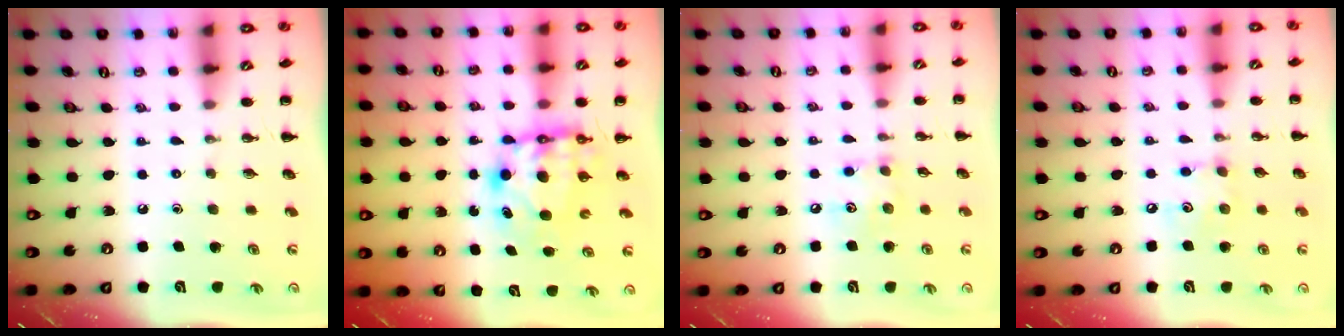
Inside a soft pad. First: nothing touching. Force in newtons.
{"total": 7.5, "press": 7.4, "slide": 1.4}
{"total": 6.5, "press": 6.5, "slide": 0.7}
{"total": 5.3, "press": 5.2, "slide": 0.8}